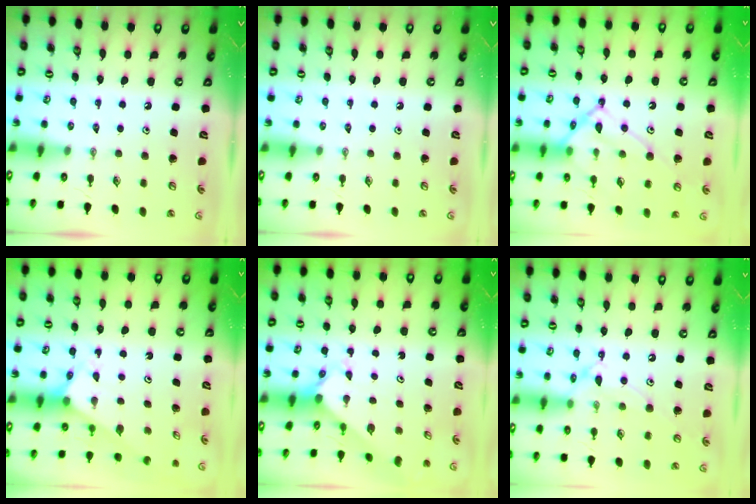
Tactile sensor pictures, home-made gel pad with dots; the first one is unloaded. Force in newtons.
{"total": 0.0}
{"total": 16.0, "press": 15.9, "slide": 1.5}
{"total": 2.6, "press": 2.6, "slide": 0.2}
{"total": 2.4, "press": 2.3, "slide": 0.3}
{"total": 12.0, "press": 12.0, "slide": 0.8}